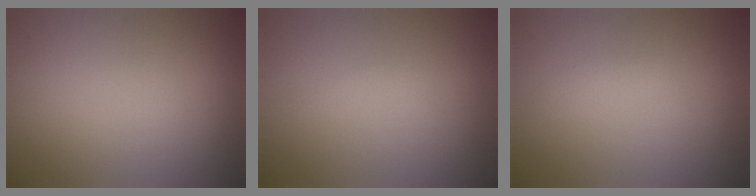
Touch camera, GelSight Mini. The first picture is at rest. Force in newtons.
{"total": 0.6, "press": 0.6, "slide": 0.0}
{"total": 0.8, "press": 0.8, "slide": 0.1}